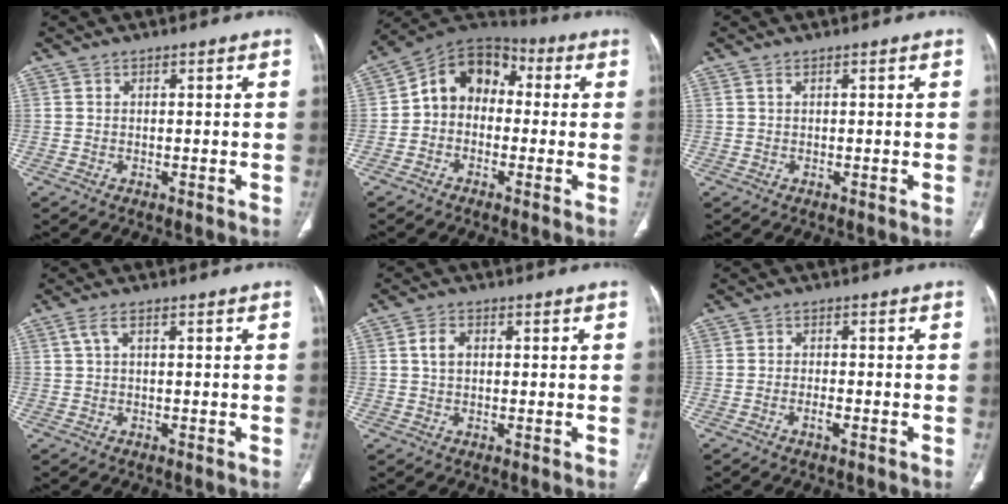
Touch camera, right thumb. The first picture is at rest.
{"total": 10.6, "force": [-0.1, 8.4, 6.5], "torque": [-0.076, 0.043, -0.022]}
{"total": 0.6, "force": [0.3, 0.1, 0.4], "torque": [-0.013, 0.005, 0.009]}
{"total": 1.9, "force": [0.6, 0.5, 1.7], "torque": [-0.049, 0.015, 0.016]}
{"total": 3.4, "force": [0.7, 2.2, 2.4], "torque": [-0.048, 0.005, 0.013]}
{"total": 1.8, "force": [-1.1, 0.7, 1.3], "torque": [-0.026, 0.008, -0.019]}